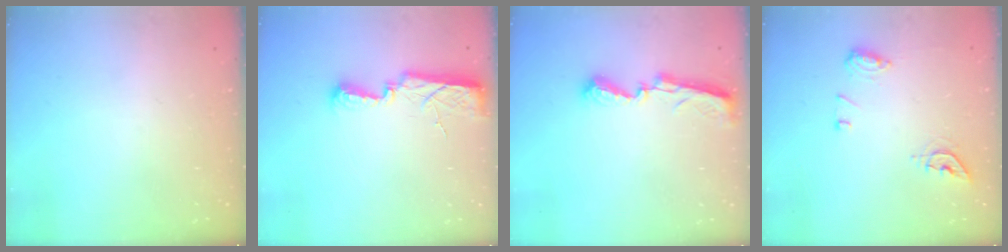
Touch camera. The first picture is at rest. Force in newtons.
{"total": 7.8, "press": 7.7, "slide": 1.2}
{"total": 8.9, "press": 8.9, "slide": 0.2}
{"total": 9.0, "press": 8.9, "slide": 0.9}